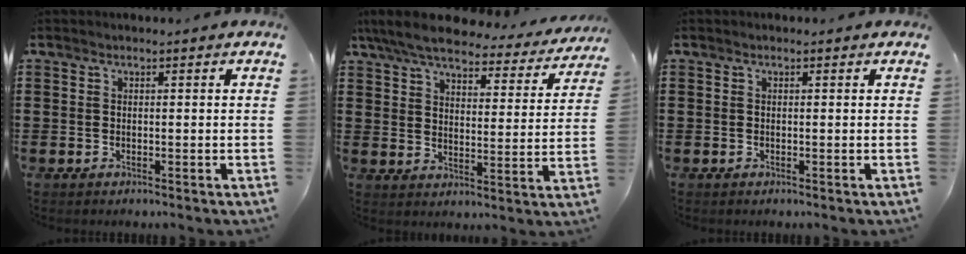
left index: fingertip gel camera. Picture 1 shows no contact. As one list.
[{"total": 7.0, "force": [6.3, 1.2, 2.8], "torque": [-0.082, -0.031, 0.111]}, {"total": 0.0}]